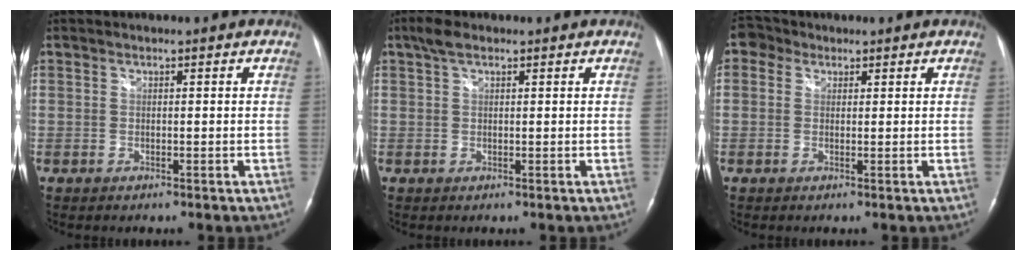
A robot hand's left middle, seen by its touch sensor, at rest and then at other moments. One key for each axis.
{"total": 2.6, "fx": 1.7, "fy": 1.0, "fz": 1.7, "tx": -0.038, "ty": 0.019, "tz": 0.032}
{"total": 3.0, "fx": 1.3, "fy": 2.5, "fz": 0.9, "tx": -0.019, "ty": 0.015, "tz": 0.019}